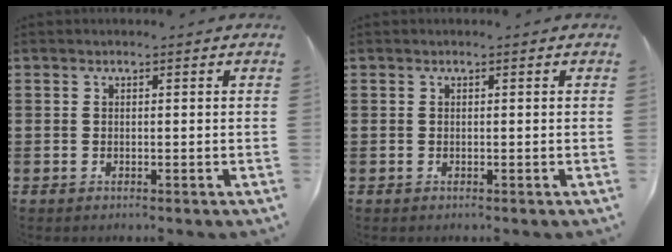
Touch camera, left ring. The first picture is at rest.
{"total": 0.0}